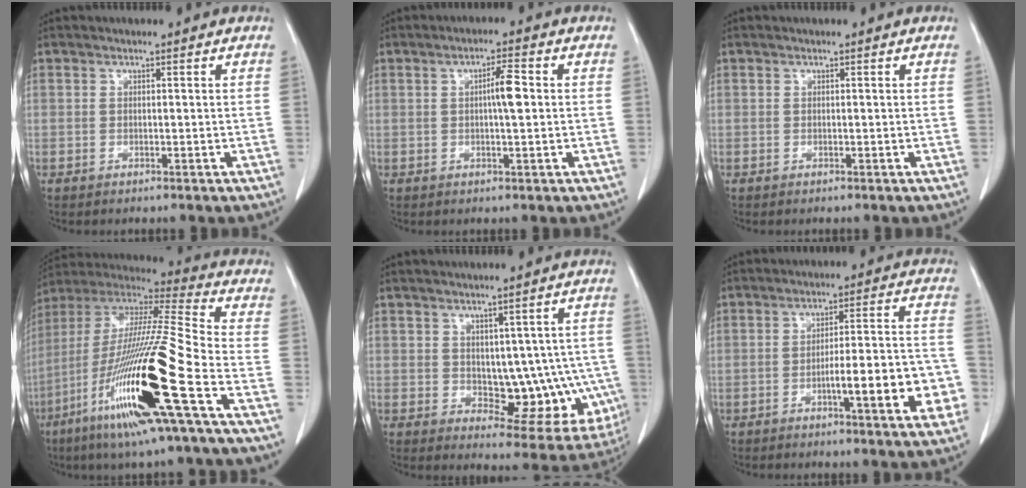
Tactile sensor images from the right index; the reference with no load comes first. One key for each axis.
{"total": 3.8, "fx": 0.3, "fy": 0.3, "fz": 3.8, "tx": -0.065, "ty": 0.003, "tz": 0.003}
{"total": 0.0}
{"total": 24.7, "fx": -9.2, "fy": 0.3, "fz": 22.9, "tx": -0.461, "ty": -0.044, "tz": -0.178}
{"total": 11.1, "fx": -0.6, "fy": 6.0, "fz": 9.3, "tx": -0.095, "ty": 0.009, "tz": 0.013}
{"total": 11.7, "fx": -4.0, "fy": 1.7, "fz": 10.9, "tx": -0.144, "ty": 0.019, "tz": -0.052}